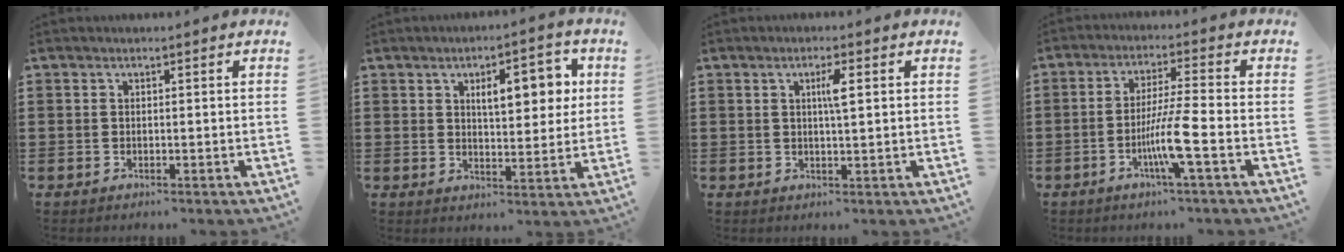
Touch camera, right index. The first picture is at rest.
{"total": 7.7, "force": [2.6, 3.0, 6.7], "torque": [-0.094, -0.006, 0.033]}
{"total": 2.7, "force": [0.7, 0.3, 2.6], "torque": [-0.045, -0.001, 0.007]}
{"total": 7.1, "force": [-2.8, -0.2, 6.6], "torque": [-0.129, -0.014, -0.055]}